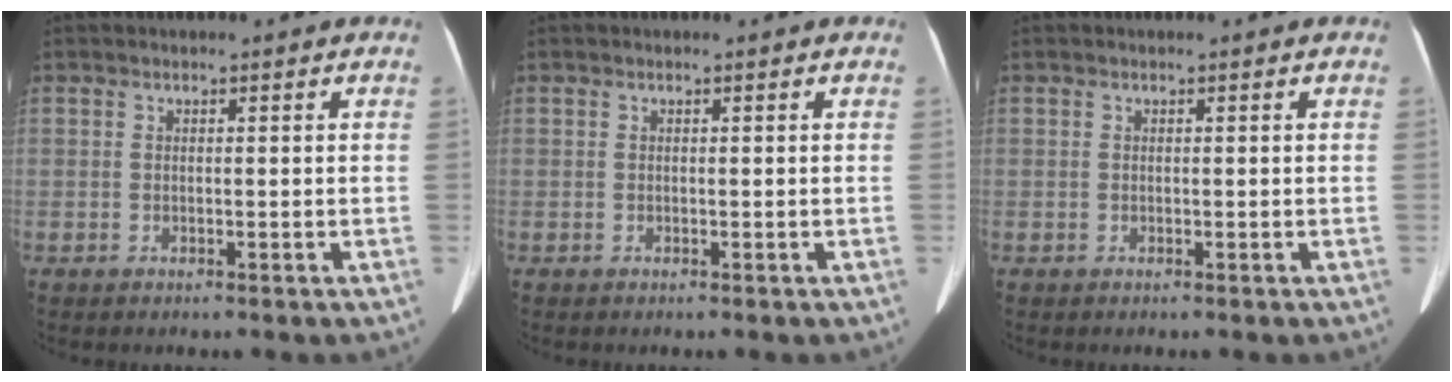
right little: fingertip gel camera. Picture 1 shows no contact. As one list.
[{"total": 0.0}, {"total": 0.0}]